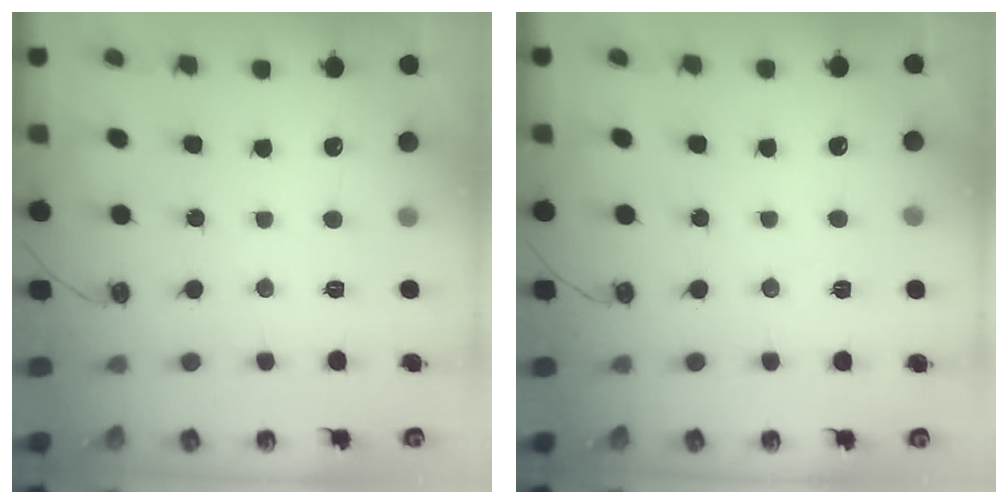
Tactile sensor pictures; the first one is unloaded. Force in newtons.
{"total": 5.3, "press": 3.1, "slide": 4.3}